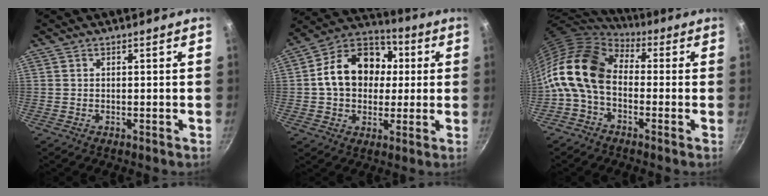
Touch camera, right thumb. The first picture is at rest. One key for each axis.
{"total": 17.1, "fx": 1.8, "fy": 13.3, "fz": 10.6, "tx": -0.146, "ty": 0.030, "tz": 0.015}
{"total": 14.7, "fx": -0.8, "fy": 9.8, "fz": 10.9, "tx": -0.197, "ty": 0.028, "tz": -0.036}